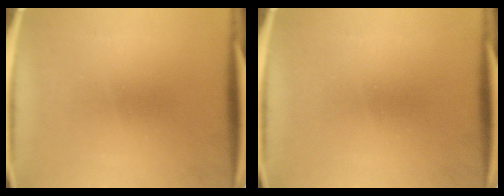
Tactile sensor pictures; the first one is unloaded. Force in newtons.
{"total": 0.0}